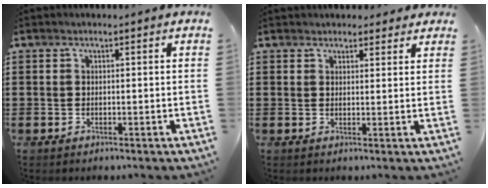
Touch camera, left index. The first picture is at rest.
{"total": 2.4, "force": [2.2, 0.9, 0.2], "torque": [-0.001, -0.002, 0.040]}